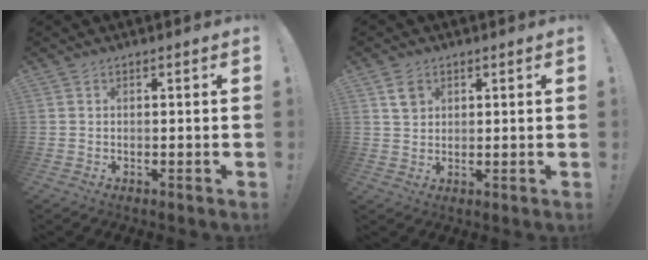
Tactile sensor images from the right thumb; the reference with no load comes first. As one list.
[{"total": 4.1, "force": [2.1, 3.1, 1.7], "torque": [-0.020, -0.002, 0.038]}]